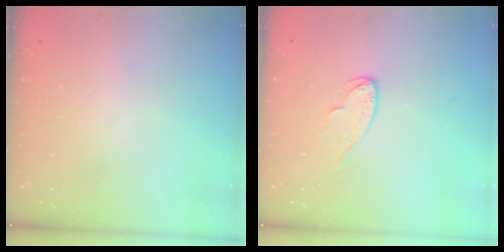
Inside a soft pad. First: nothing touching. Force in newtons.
{"total": 6.6, "press": 6.6, "slide": 0.6}